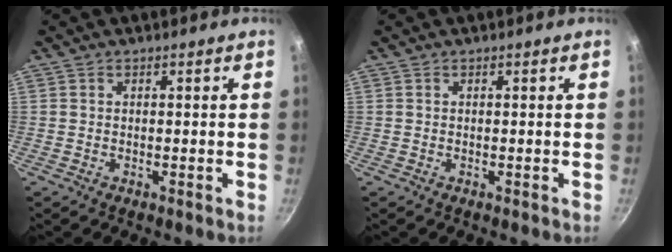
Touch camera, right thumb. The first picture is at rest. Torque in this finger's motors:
{"motor_torque": [0.04, 0.01, 0.22, -0.04, 0.06]}